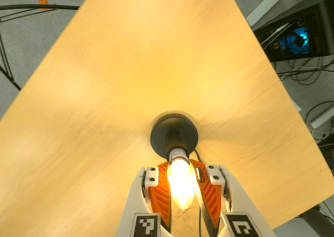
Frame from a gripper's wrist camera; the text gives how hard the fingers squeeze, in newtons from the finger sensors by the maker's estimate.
{"total": 28.4, "left": 27.3, "right": 29.4}